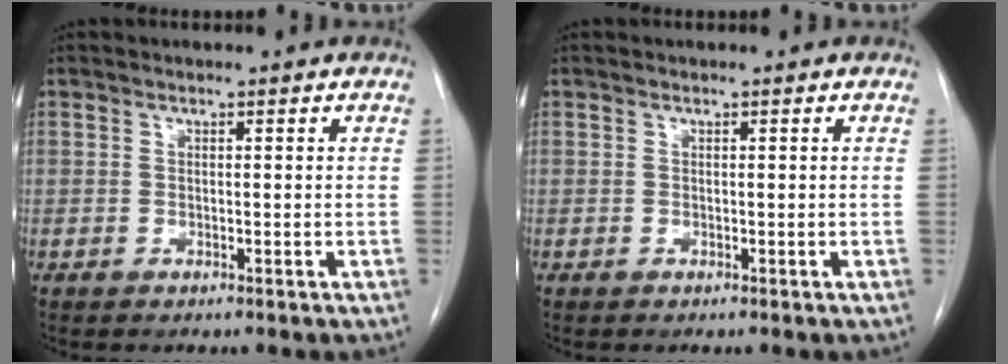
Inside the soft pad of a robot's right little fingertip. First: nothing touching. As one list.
[{"total": 0.0}]